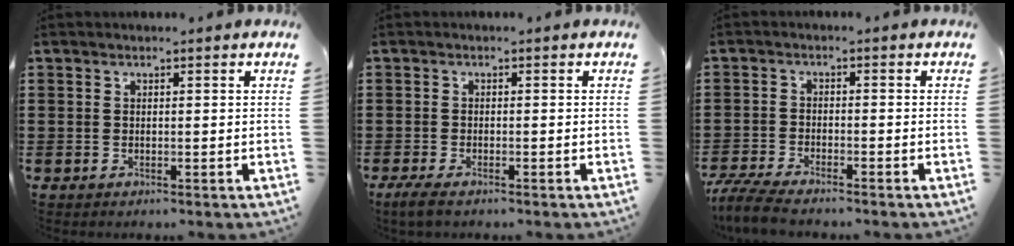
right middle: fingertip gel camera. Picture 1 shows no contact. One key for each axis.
{"total": 1.6, "fx": -1.2, "fy": 0.3, "fz": 1.1, "tx": -0.036, "ty": -0.008, "tz": -0.027}
{"total": 4.5, "fx": -4.2, "fy": 0.3, "fz": 1.7, "tx": -0.056, "ty": -0.014, "tz": -0.088}